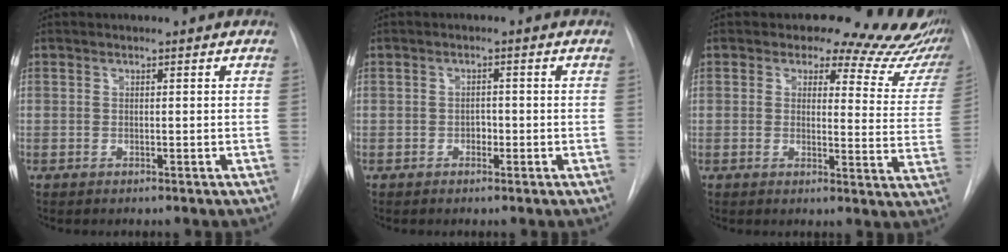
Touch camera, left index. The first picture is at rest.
{"total": 1.3, "force": [-0.5, 0.9, 0.8], "torque": [-0.009, 0.005, -0.009]}
{"total": 15.8, "force": [14.1, 6.0, 3.8], "torque": [-0.005, -0.055, 0.119]}